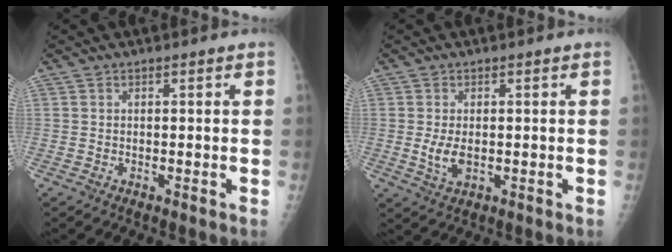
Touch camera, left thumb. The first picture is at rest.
{"total": 3.9, "force": [-0.2, 2.1, 3.3], "torque": [-0.063, -0.010, 0.004]}